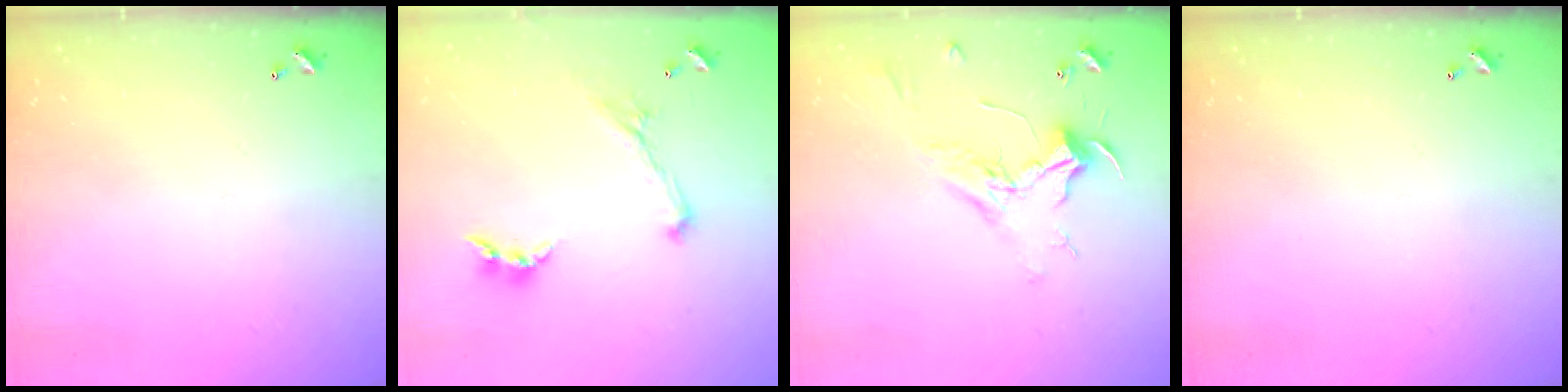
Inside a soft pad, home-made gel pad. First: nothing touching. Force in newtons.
{"total": 0.0}
{"total": 2.4, "press": 2.3, "slide": 0.8}
{"total": 0.0}